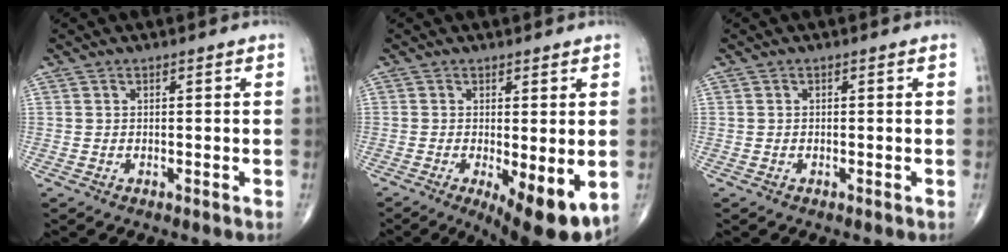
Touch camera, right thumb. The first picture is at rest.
{"total": 9.9, "force": [-2.6, 3.1, 9.0], "torque": [-0.127, -0.023, -0.031]}
{"total": 0.0}